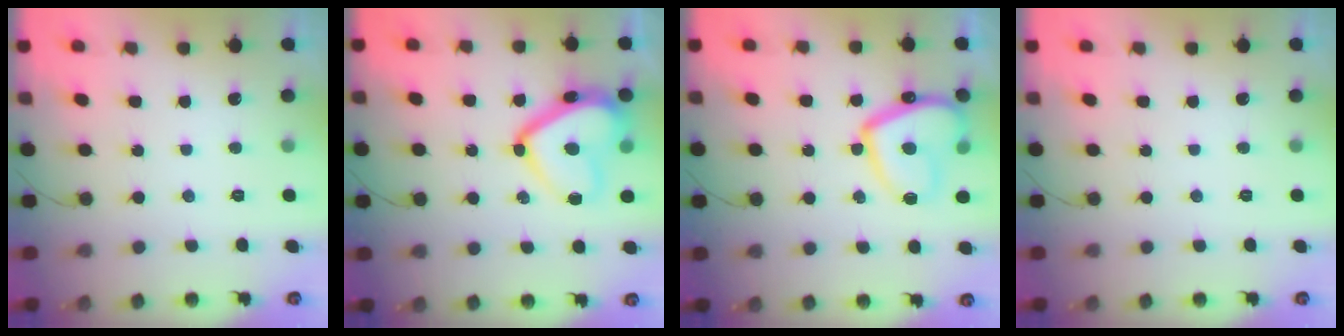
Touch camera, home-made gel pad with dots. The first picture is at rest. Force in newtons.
{"total": 15.9, "press": 15.9, "slide": 1.3}
{"total": 15.0, "press": 14.9, "slide": 1.4}
{"total": 0.0}